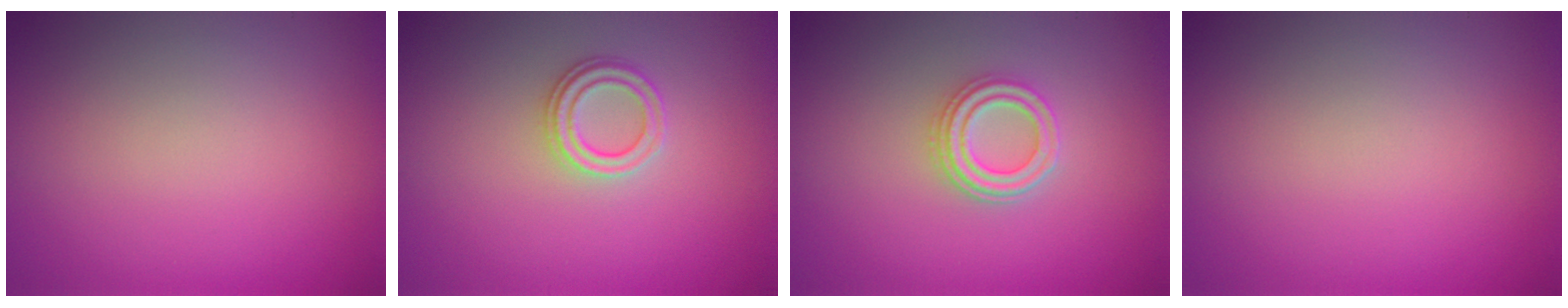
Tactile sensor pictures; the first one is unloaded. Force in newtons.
{"total": 2.4, "press": 2.0, "slide": 1.2}
{"total": 2.9, "press": 2.7, "slide": 1.2}
{"total": 0.0}